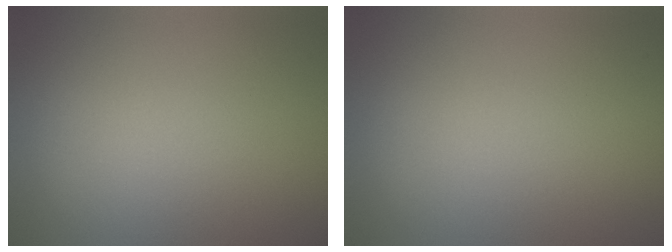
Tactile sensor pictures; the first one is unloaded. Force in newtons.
{"total": 0.0}